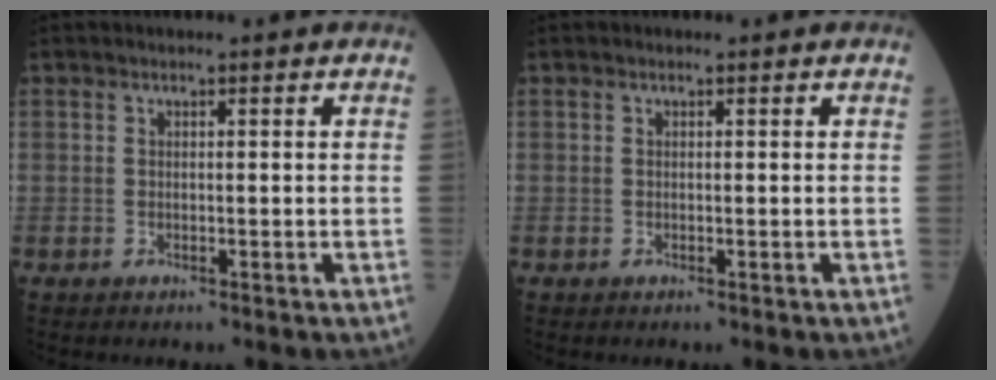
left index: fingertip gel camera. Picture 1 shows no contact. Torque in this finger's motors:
{"motor_torque": [-0.01, 0.01, 0.00, -0.01]}